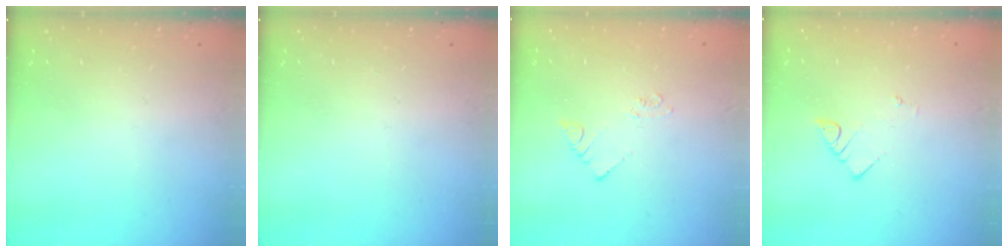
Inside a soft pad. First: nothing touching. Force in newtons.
{"total": 0.0}
{"total": 1.9, "press": 1.9, "slide": 0.1}
{"total": 2.6, "press": 2.6, "slide": 0.2}